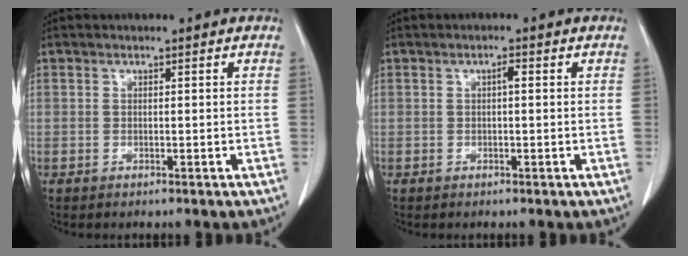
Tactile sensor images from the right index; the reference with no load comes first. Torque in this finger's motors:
{"motor_torque": [0.34, -0.08, 0.01, 0.03]}